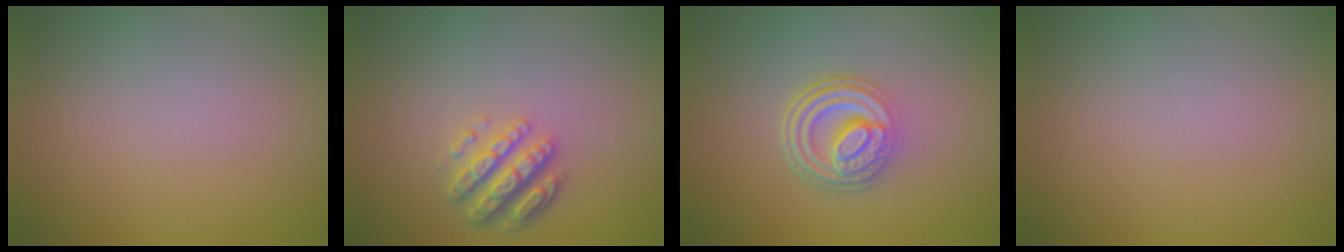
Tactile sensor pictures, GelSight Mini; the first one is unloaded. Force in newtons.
{"total": 3.5, "press": 3.0, "slide": 1.8}
{"total": 4.8, "press": 3.4, "slide": 3.3}
{"total": 0.0}